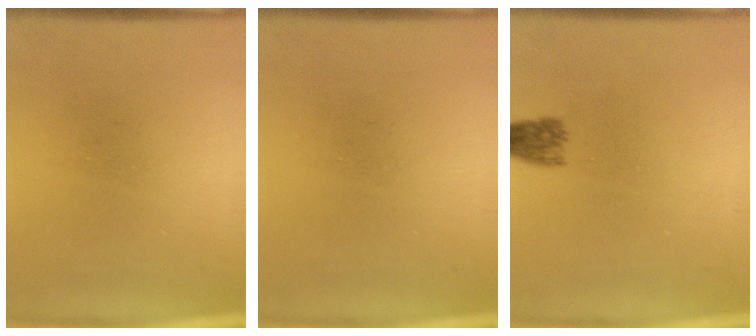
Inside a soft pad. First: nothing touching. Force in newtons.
{"total": 0.0}
{"total": 2.7}